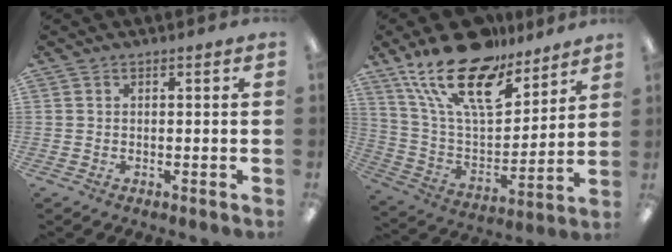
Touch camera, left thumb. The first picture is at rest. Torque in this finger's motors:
{"motor_torque": [1.06, 0.34, 1.44, -1.31, 0.33]}